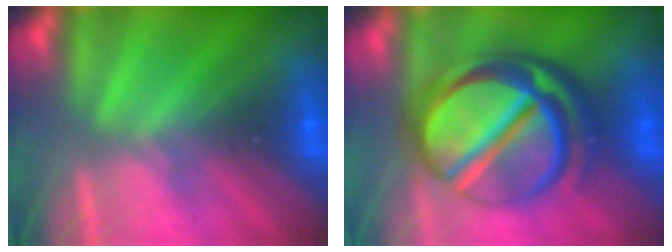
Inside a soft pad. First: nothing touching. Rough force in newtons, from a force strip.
{"total": 10.2}